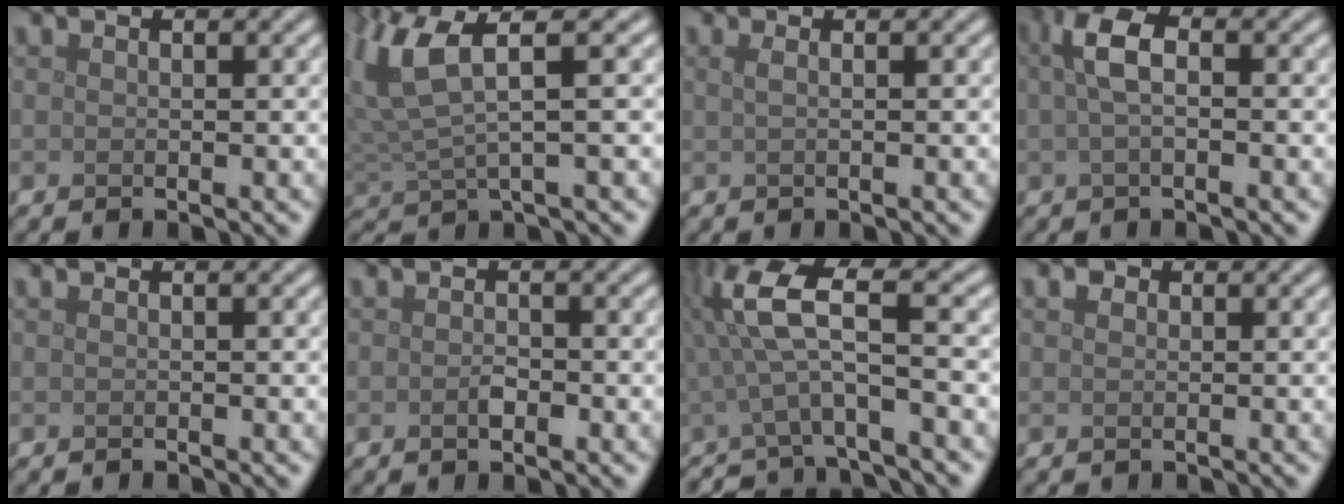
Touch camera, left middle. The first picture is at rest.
{"total": 5.9, "force": [2.6, 1.4, 5.1], "torque": [-0.124, 0.009, 0.051]}
{"total": 1.3, "force": [0.3, 0.6, 1.1], "torque": [-0.013, -0.001, -0.002]}
{"total": 3.1, "force": [0.4, 1.2, 2.9], "torque": [-0.059, 0.009, 0.002]}
{"total": 0.0}
{"total": 1.1, "force": [-0.4, 0.5, 0.8], "torque": [-0.017, 0.001, -0.008]}
{"total": 6.6, "force": [-0.2, 1.8, 6.3], "torque": [-0.137, 0.006, -0.013]}
{"total": 0.8, "force": [0.2, 0.8, 0.3], "torque": [-0.001, 0.000, -0.001]}